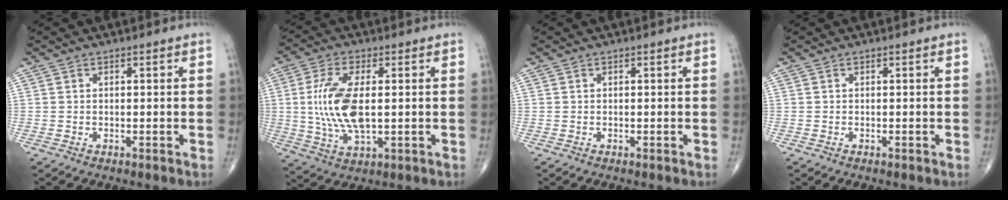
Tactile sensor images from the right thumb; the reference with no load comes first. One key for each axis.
{"total": 12.4, "fx": 0.6, "fy": 5.5, "fz": 11.0, "tx": -0.233, "ty": -0.008, "tz": 0.017}
{"total": 0.0}
{"total": 0.0}